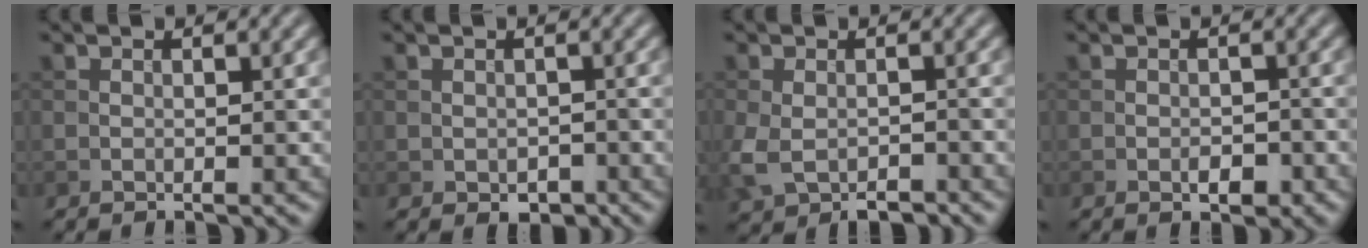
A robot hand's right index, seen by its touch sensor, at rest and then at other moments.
{"total": 1.6, "force": [-0.7, 1.1, 0.9], "torque": [-0.013, -0.008, -0.007]}
{"total": 4.7, "force": [-2.4, 2.9, 2.9], "torque": [-0.066, -0.018, -0.045]}
{"total": 1.8, "force": [-0.8, 1.0, 1.3], "torque": [-0.018, 0.000, -0.013]}